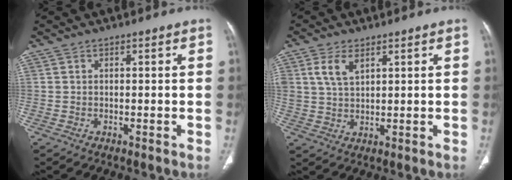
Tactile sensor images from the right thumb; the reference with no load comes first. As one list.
[{"total": 5.2, "force": [2.6, 2.8, 3.5], "torque": [-0.065, -0.007, 0.057]}]